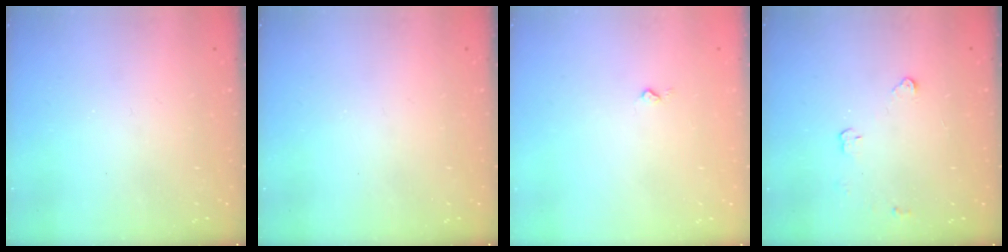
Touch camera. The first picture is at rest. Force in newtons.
{"total": 0.0}
{"total": 2.7, "press": 2.6, "slide": 0.4}
{"total": 2.9, "press": 2.9, "slide": 0.4}